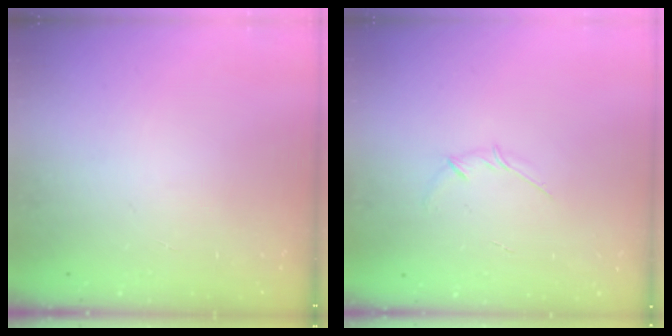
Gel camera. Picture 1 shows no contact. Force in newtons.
{"total": 2.7, "press": 2.6, "slide": 0.7}